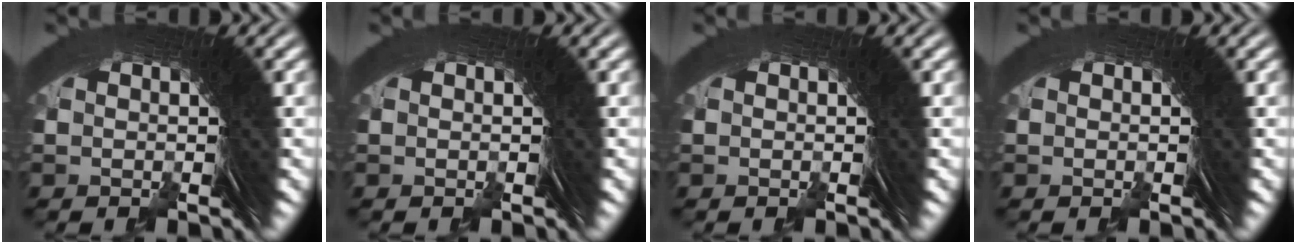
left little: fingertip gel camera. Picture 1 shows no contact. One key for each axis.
{"total": 0.0}
{"total": 0.0}
{"total": 0.0}